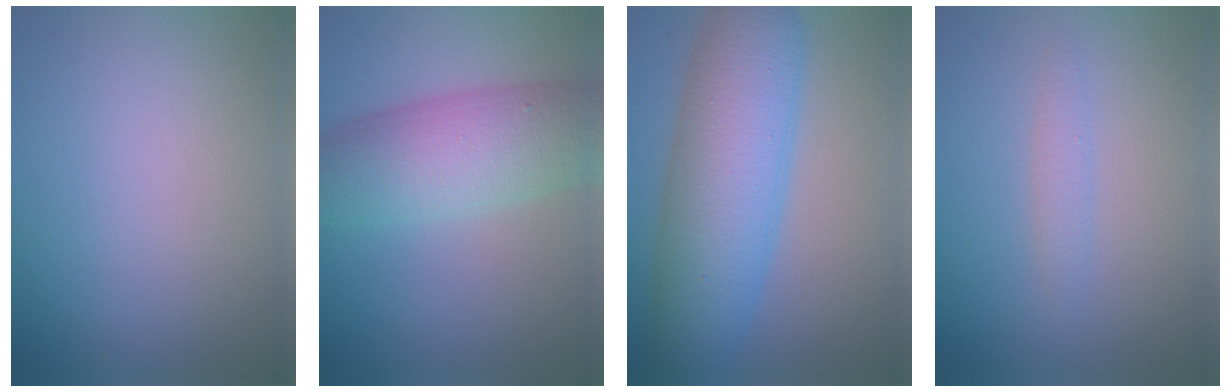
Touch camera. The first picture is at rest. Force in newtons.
{"total": 8.0, "press": 8.0, "slide": 0.1}
{"total": 9.6, "press": 9.6, "slide": 0.1}
{"total": 1.2, "press": 1.2, "slide": 0.0}